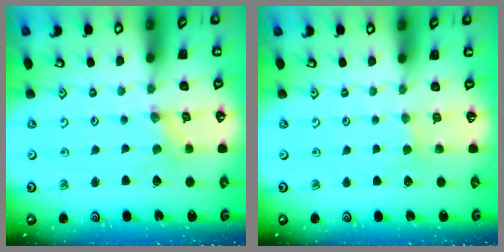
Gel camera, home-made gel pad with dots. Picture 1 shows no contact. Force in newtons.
{"total": 2.0, "press": 2.0, "slide": 0.5}